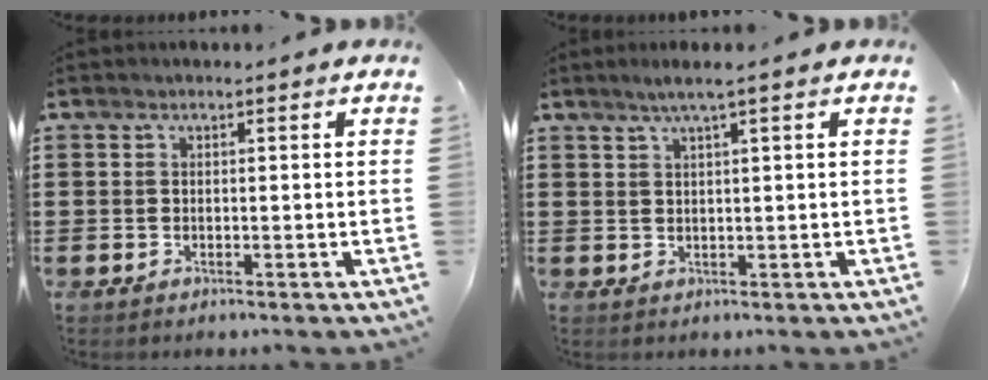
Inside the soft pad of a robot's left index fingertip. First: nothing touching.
{"total": 2.2, "force": [1.2, -0.3, 1.8], "torque": [-0.037, -0.001, 0.021]}